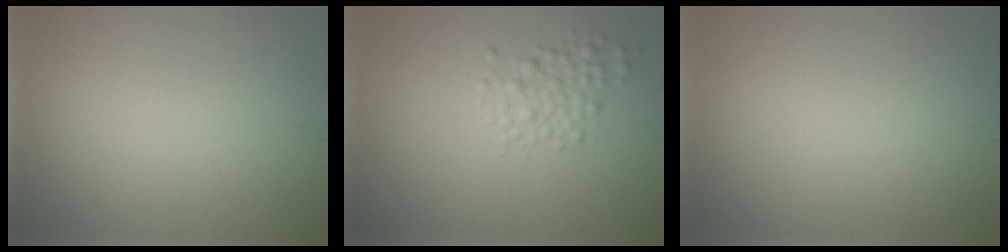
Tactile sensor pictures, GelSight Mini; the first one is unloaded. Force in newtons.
{"total": 2.3, "press": 2.3, "slide": 0.1}
{"total": 0.0}